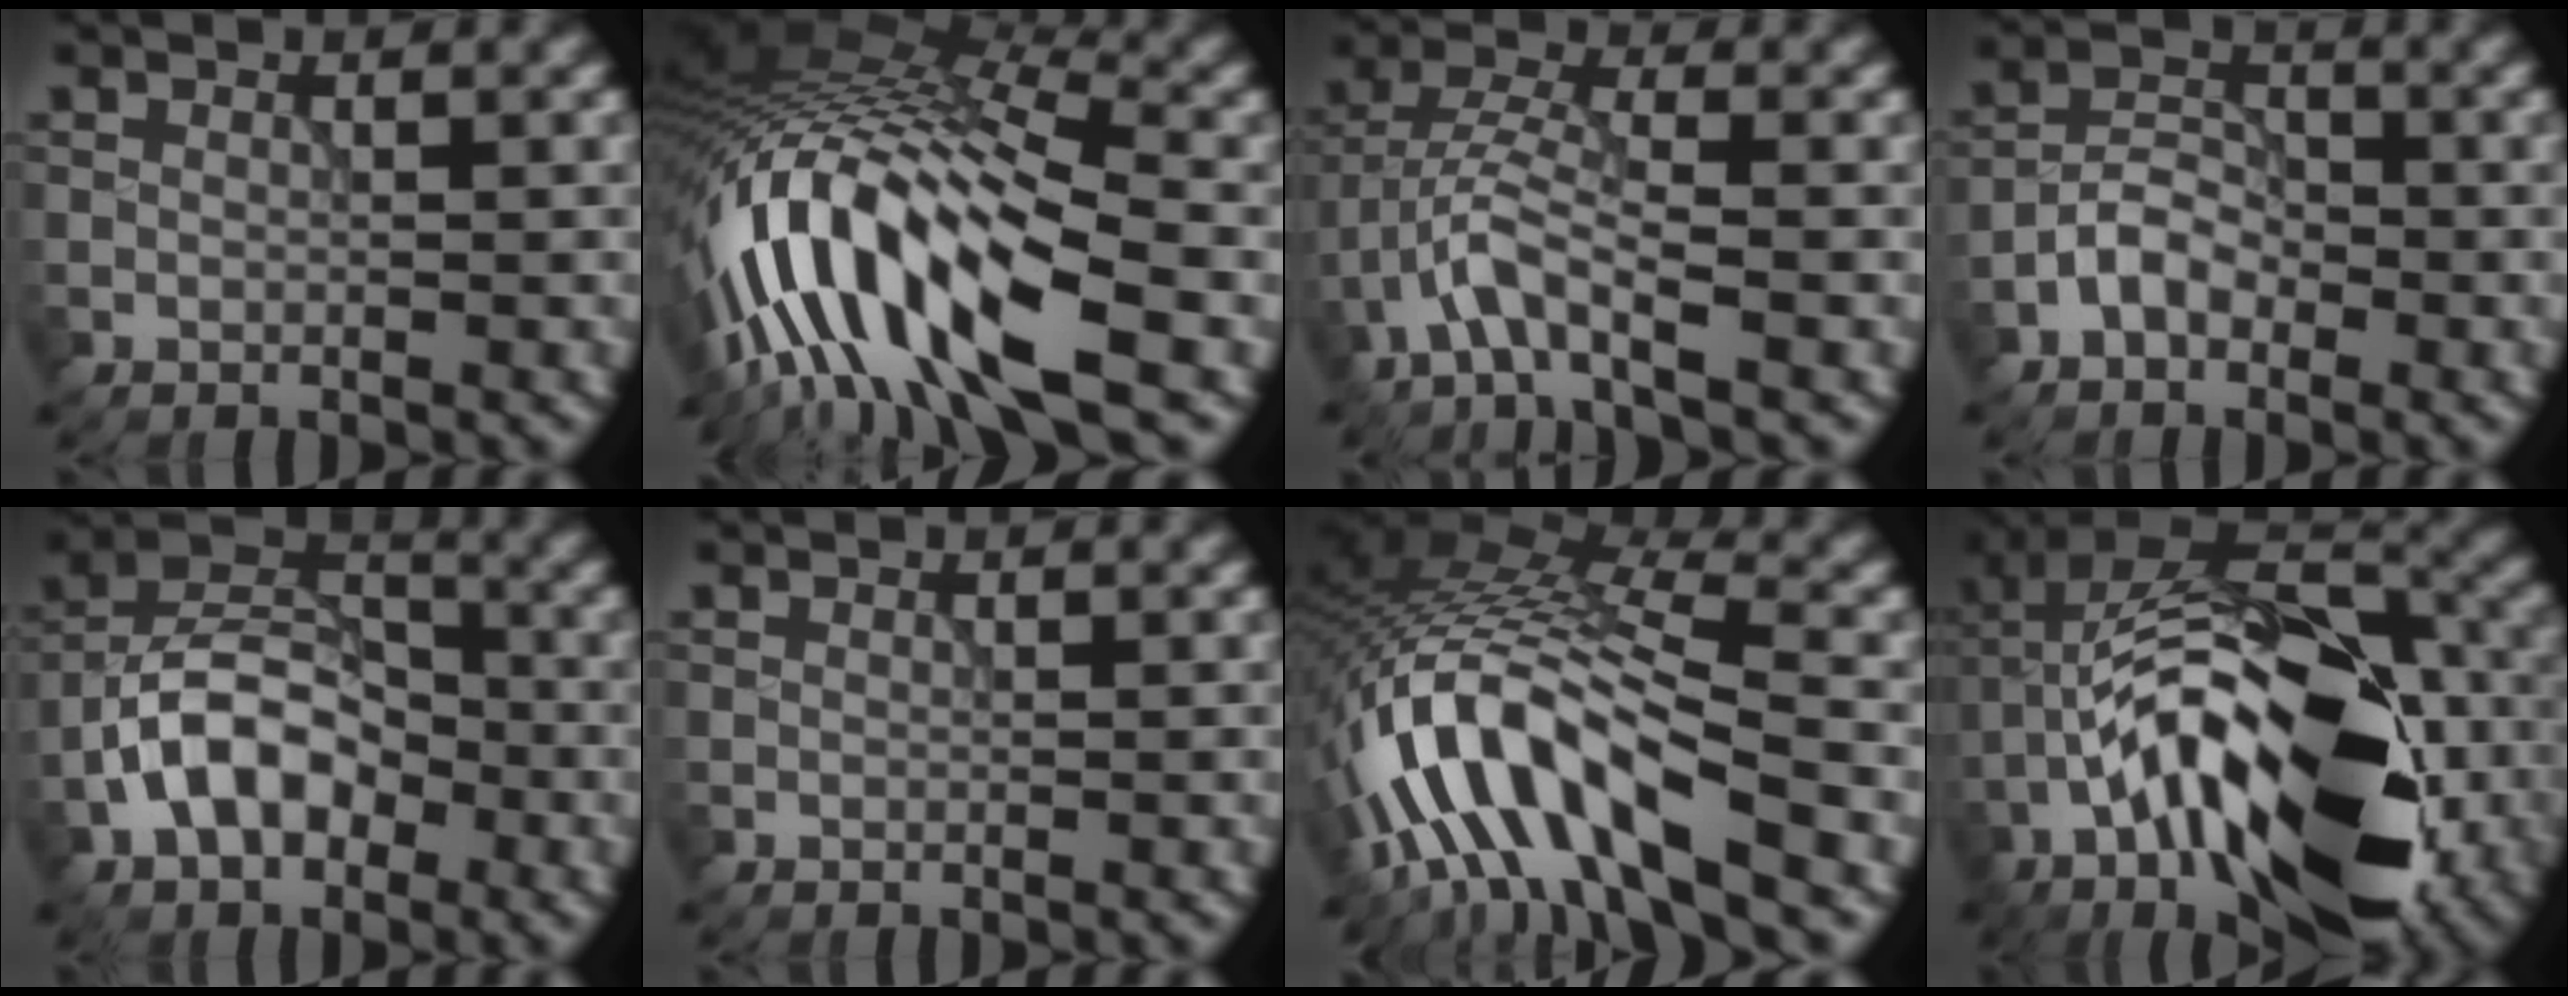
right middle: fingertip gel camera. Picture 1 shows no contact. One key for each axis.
{"total": 14.7, "fx": -4.7, "fy": 4.8, "fz": 13.0, "tx": -0.247, "ty": 0.020, "tz": -0.079}
{"total": 4.4, "fx": -2.5, "fy": 1.1, "fz": 3.5, "tx": -0.069, "ty": 0.014, "tz": -0.054}
{"total": 3.1, "fx": -1.8, "fy": 1.9, "fz": 1.8, "tx": -0.028, "ty": 0.011, "tz": -0.039}
{"total": 7.4, "fx": -3.3, "fy": 4.5, "fz": 4.9, "tx": -0.085, "ty": 0.014, "tz": -0.069}
{"total": 0.0}
{"total": 10.2, "fx": -6.0, "fy": 2.9, "fz": 7.7, "tx": -0.128, "ty": 0.012, "tz": -0.116}
{"total": 16.0, "fx": -4.7, "fy": 7.7, "fz": 13.3, "tx": -0.208, "ty": 0.019, "tz": -0.081}